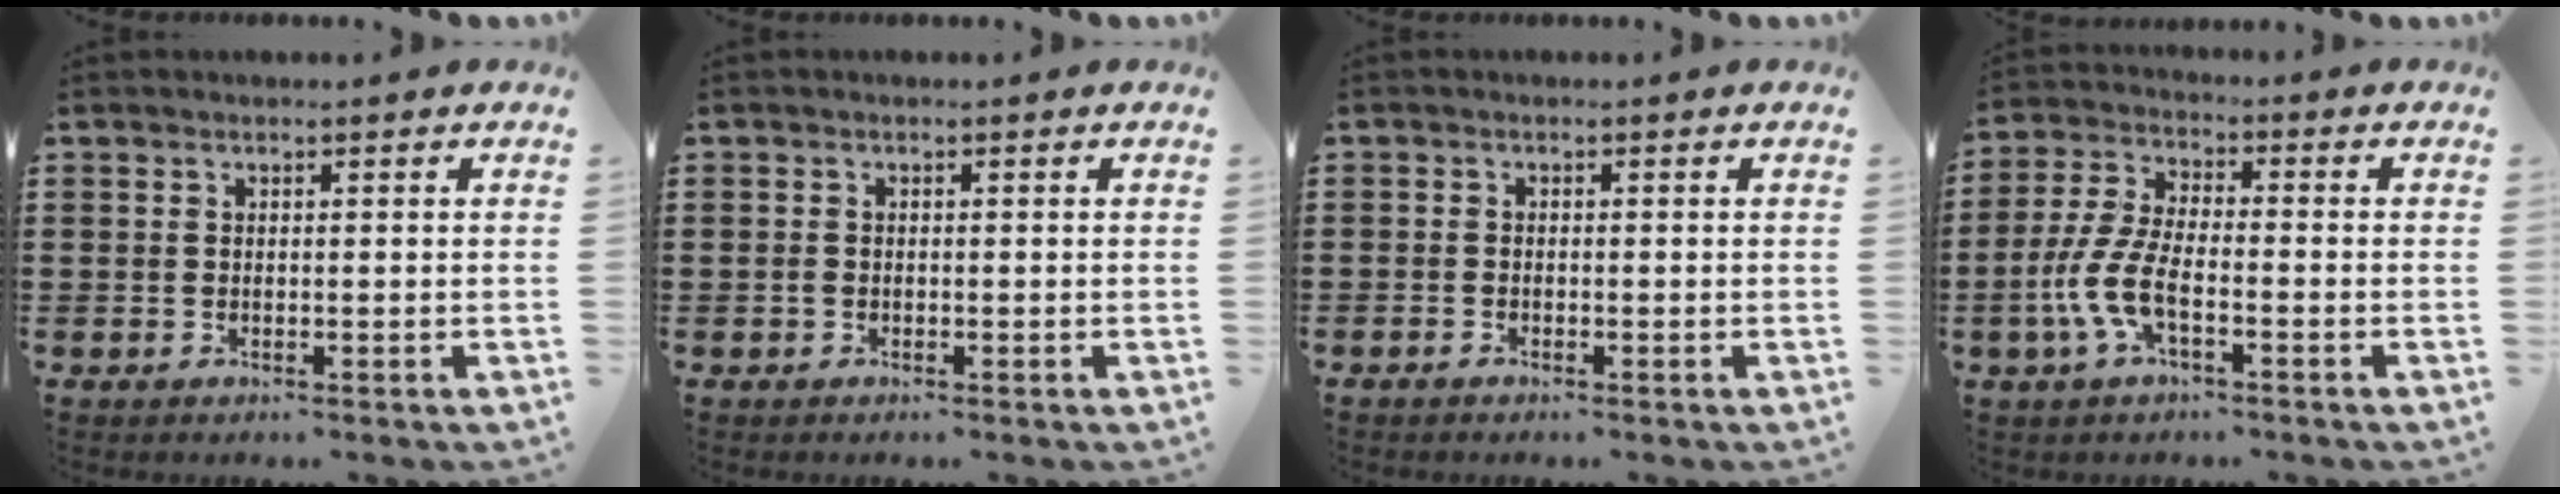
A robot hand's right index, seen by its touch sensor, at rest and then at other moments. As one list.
[{"total": 0.6, "force": [-0.3, 0.4, 0.4], "torque": [-0.008, -0.002, -0.006]}, {"total": 0.6, "force": [-0.6, 0.1, 0.1], "torque": [-0.004, -0.004, -0.011]}, {"total": 7.6, "force": [-3.0, 2.9, 6.4], "torque": [-0.156, -0.014, -0.060]}]